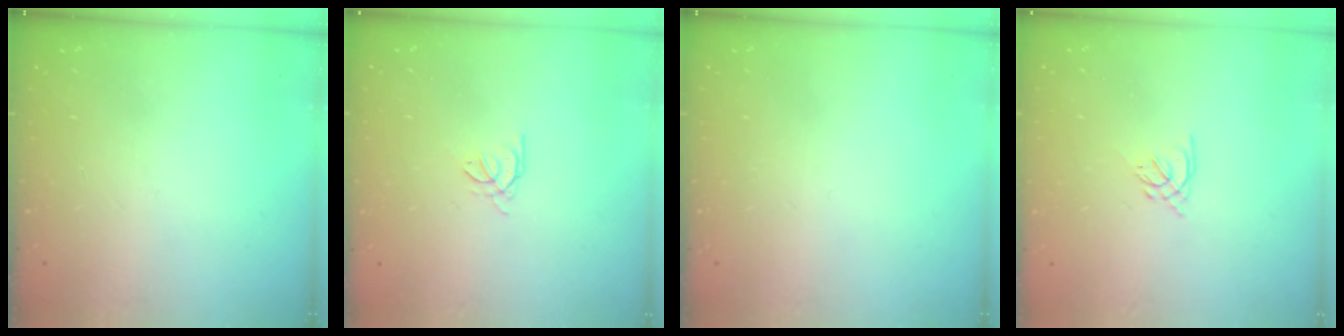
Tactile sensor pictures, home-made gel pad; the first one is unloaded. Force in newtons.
{"total": 1.4, "press": 1.3, "slide": 0.3}
{"total": 0.0}
{"total": 1.3, "press": 1.1, "slide": 0.6}